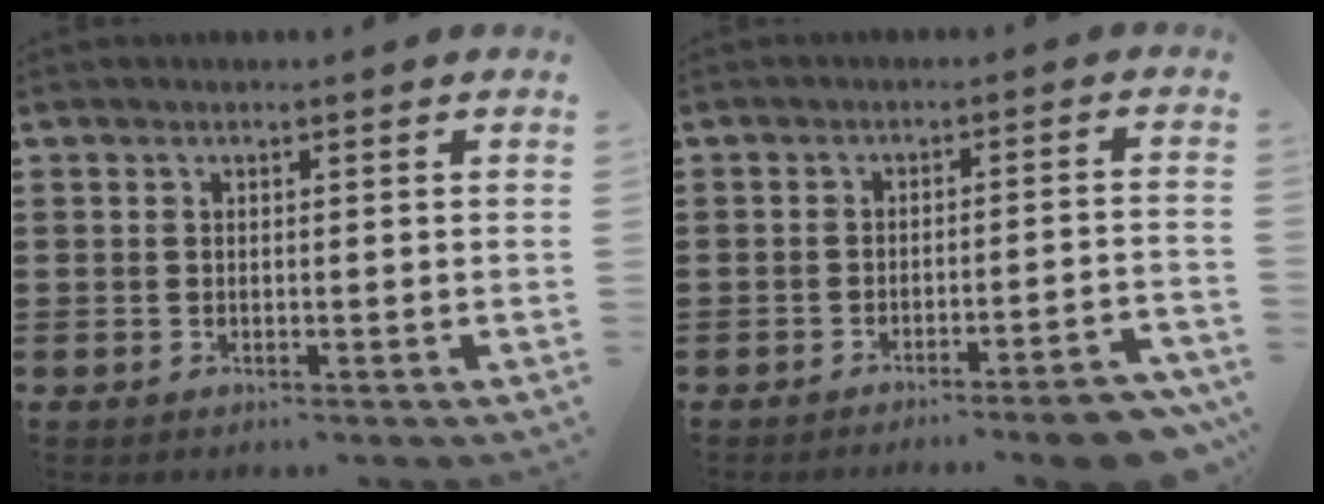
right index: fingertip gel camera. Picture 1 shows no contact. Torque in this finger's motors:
{"motor_torque": [1.12, -1.02, 0.10, -0.04]}